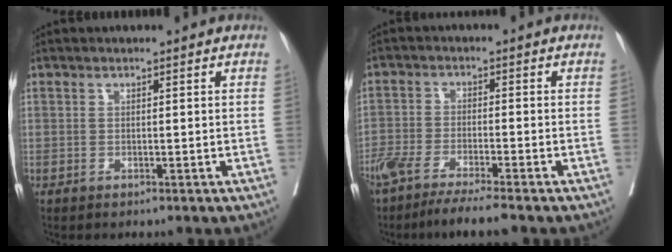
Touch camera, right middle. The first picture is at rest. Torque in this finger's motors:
{"motor_torque": [1.17, -0.97, 0.29, 0.09]}